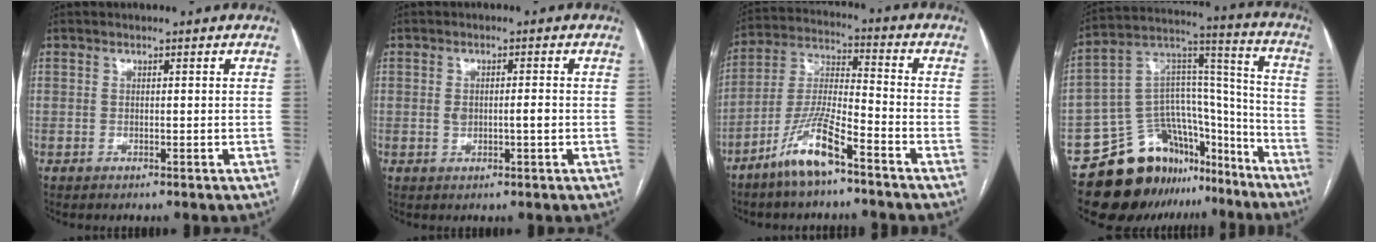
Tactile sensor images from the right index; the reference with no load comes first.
{"total": 3.0, "force": [-0.2, 0.9, 2.8], "torque": [-0.053, 0.005, 0.001]}
{"total": 10.6, "force": [-7.0, 1.4, 7.8], "torque": [-0.167, -0.013, -0.139]}
{"total": 19.7, "force": [-14.7, 10.8, 7.4], "torque": [-0.108, 0.080, -0.230]}